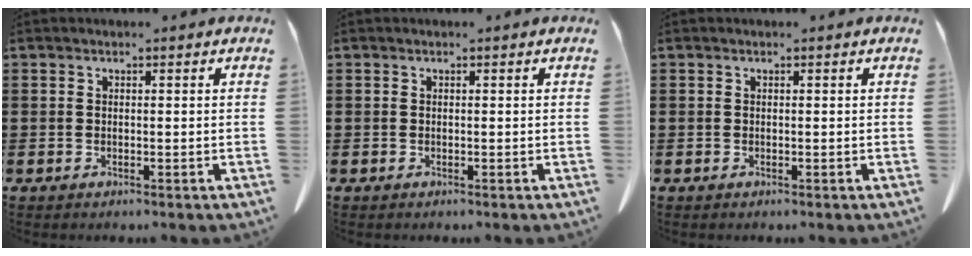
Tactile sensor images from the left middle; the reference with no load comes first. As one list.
[{"total": 0.0}, {"total": 0.0}]